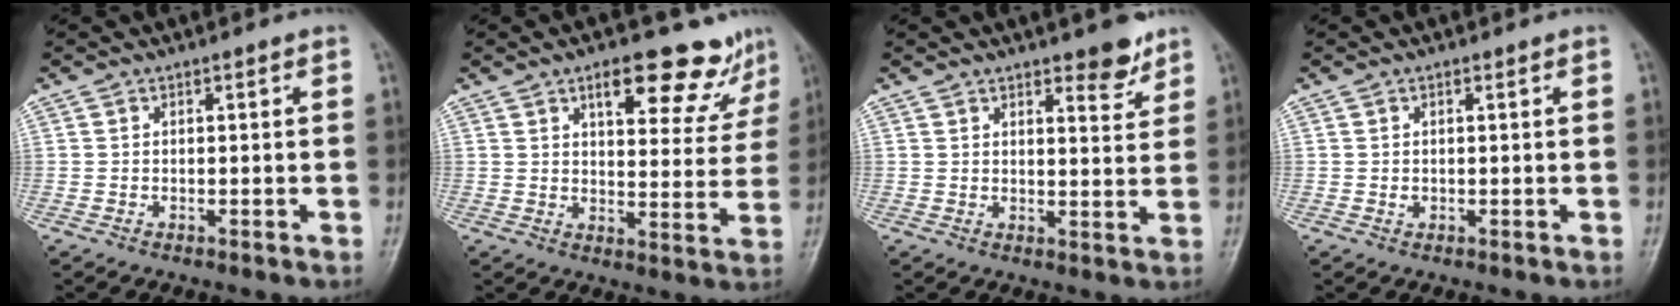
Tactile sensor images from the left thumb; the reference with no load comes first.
{"total": 13.8, "force": [9.3, 5.9, 8.3], "torque": [-0.061, -0.045, 0.118]}
{"total": 5.2, "force": [3.9, 1.6, 3.1], "torque": [-0.025, -0.029, 0.051]}
{"total": 1.2, "force": [0.0, 1.0, 0.7], "torque": [-0.007, 0.000, 0.003]}